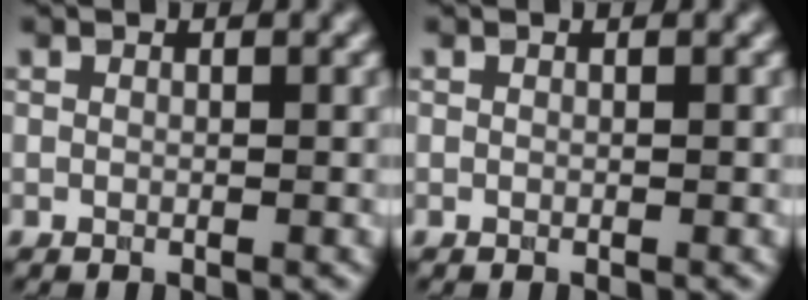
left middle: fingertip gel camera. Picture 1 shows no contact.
{"total": 0.0}